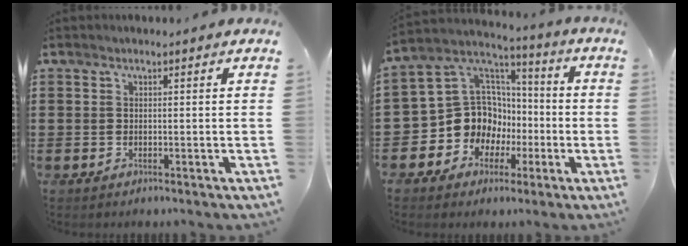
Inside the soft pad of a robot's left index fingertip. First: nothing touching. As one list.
[{"total": 13.0, "force": [-3.1, 11.7, 4.7], "torque": [-0.134, -0.004, -0.050]}]